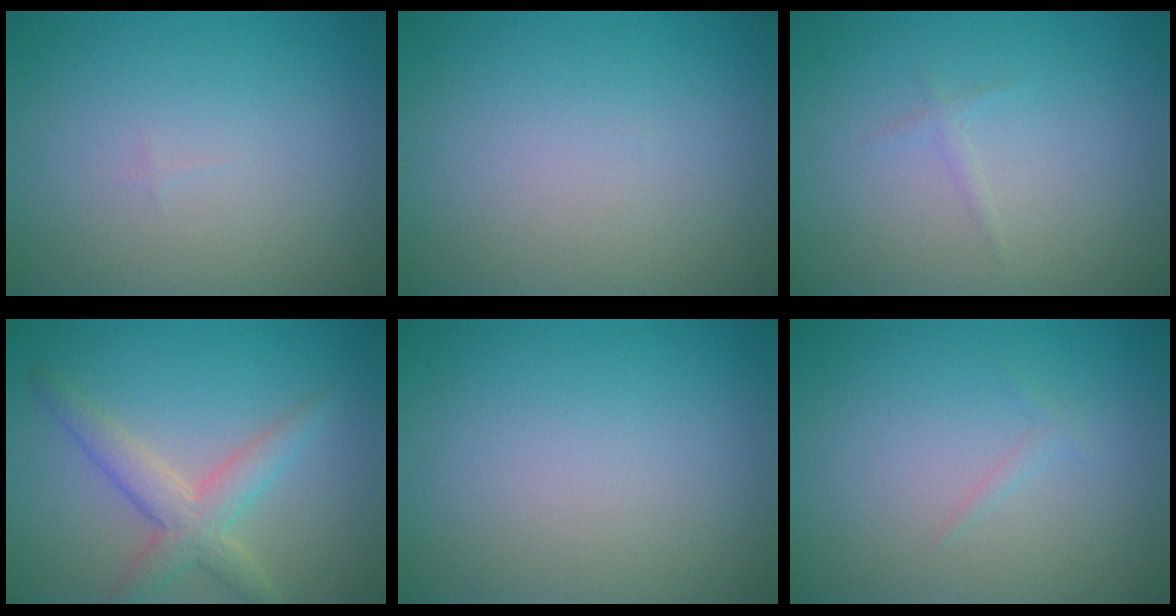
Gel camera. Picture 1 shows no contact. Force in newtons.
{"total": 0.0}
{"total": 0.6, "press": 0.6, "slide": 0.1}
{"total": 3.8, "press": 3.8, "slide": 0.2}
{"total": 0.0}
{"total": 0.5, "press": 0.5, "slide": 0.1}